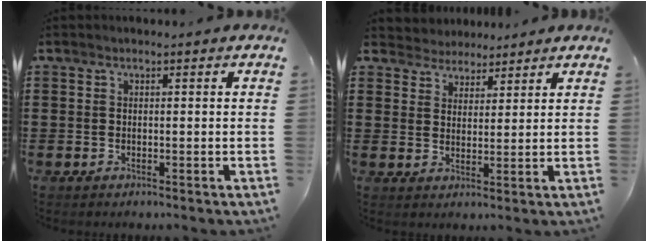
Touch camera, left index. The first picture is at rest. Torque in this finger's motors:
{"motor_torque": [2.14, 0.00, 0.18, 0.02]}